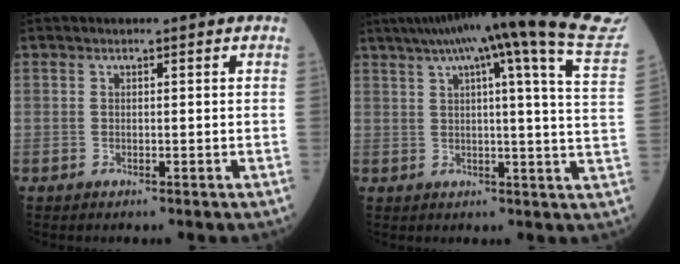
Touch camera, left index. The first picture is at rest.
{"total": 25.9, "force": [21.2, -0.7, 14.9], "torque": [-0.209, -0.039, 0.251]}